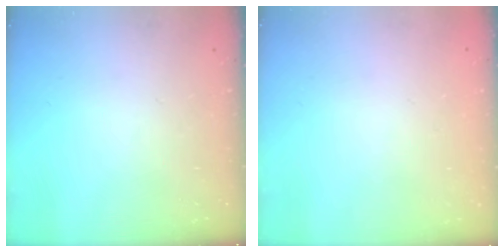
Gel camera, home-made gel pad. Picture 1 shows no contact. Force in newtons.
{"total": 1.8, "press": 1.8, "slide": 0.2}